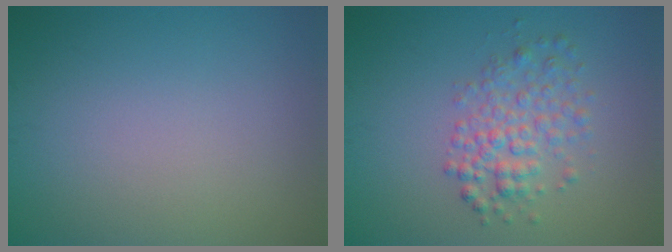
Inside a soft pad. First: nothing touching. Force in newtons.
{"total": 3.4, "press": 3.4, "slide": 0.1}